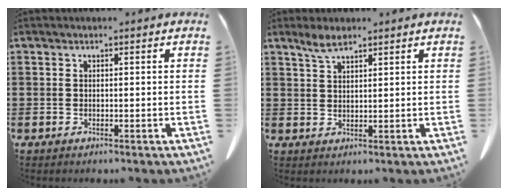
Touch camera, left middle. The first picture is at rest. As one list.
[{"total": 3.2, "force": [2.3, 0.8, 2.0], "torque": [-0.044, 0.002, 0.043]}]